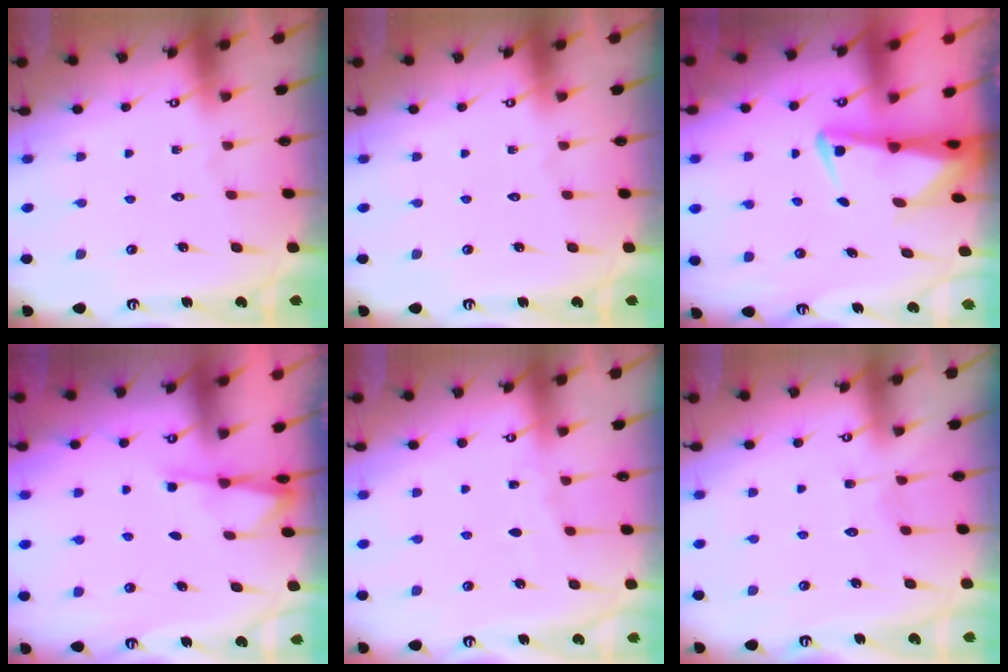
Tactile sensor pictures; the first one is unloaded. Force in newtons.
{"total": 0.0}
{"total": 3.6, "press": 3.5, "slide": 0.7}
{"total": 1.8, "press": 1.7, "slide": 0.4}
{"total": 3.0, "press": 3.0, "slide": 0.4}
{"total": 4.4, "press": 4.4, "slide": 0.5}